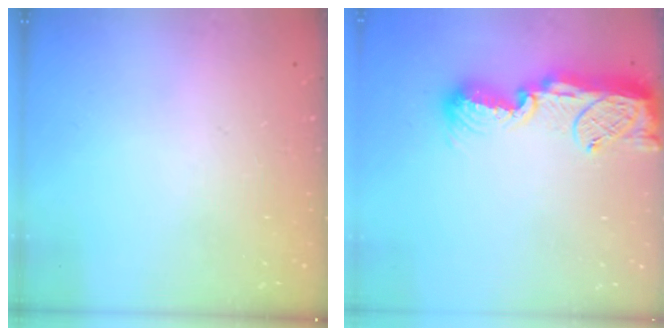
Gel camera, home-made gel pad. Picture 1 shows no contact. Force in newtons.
{"total": 13.6, "press": 13.4, "slide": 2.3}